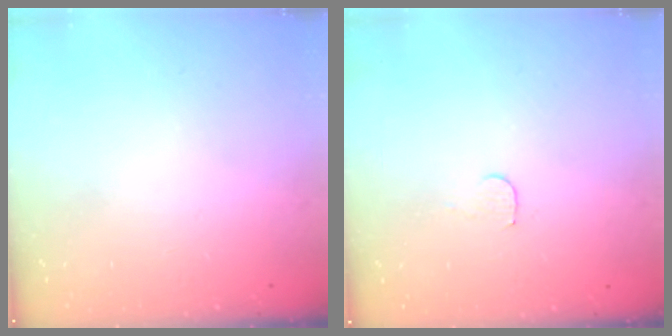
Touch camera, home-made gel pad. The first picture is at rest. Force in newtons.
{"total": 3.5, "press": 3.5, "slide": 0.3}